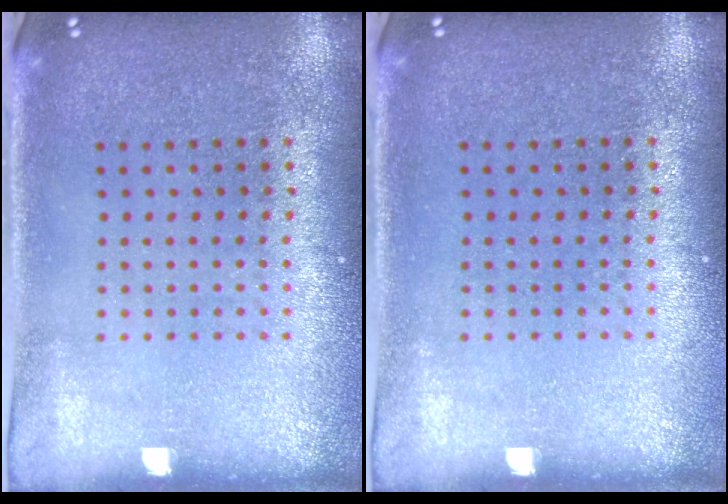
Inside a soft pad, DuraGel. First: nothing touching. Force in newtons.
{"total": 0.0}